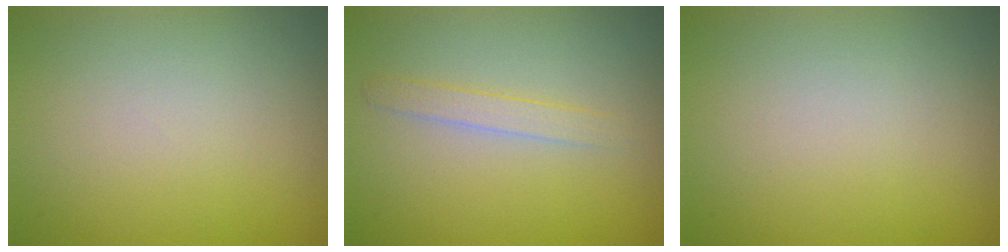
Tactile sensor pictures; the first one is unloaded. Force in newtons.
{"total": 1.6, "press": 1.6, "slide": 0.1}
{"total": 0.0}